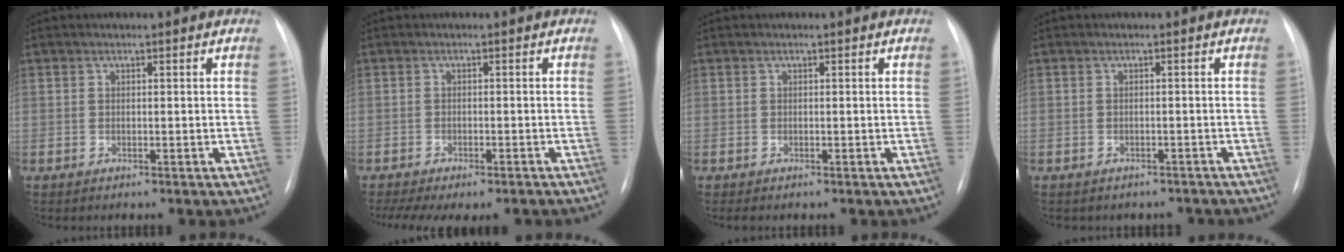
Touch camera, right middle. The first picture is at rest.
{"total": 11.1, "force": [-8.9, 3.5, 5.8], "torque": [-0.101, -0.001, -0.115]}
{"total": 0.0}
{"total": 4.2, "force": [-3.7, 2.0, 0.4], "torque": [-0.005, 0.012, -0.037]}